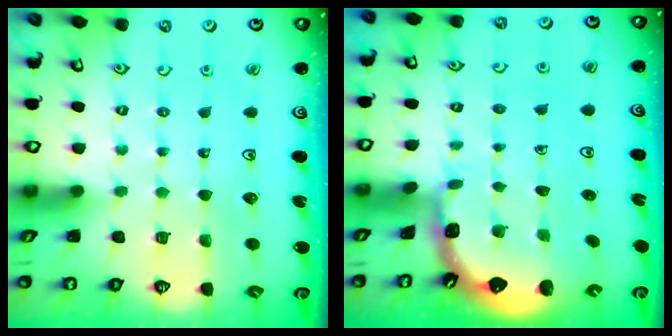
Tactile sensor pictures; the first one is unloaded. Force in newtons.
{"total": 1.2, "press": 1.2, "slide": 0.1}